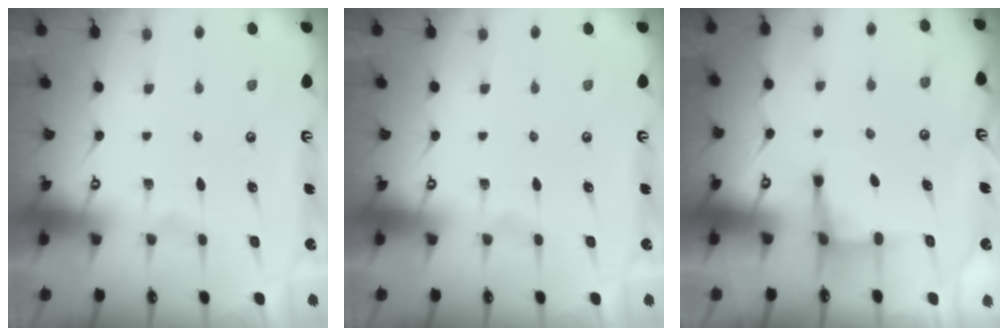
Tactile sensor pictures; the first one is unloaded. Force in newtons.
{"total": 0.0}
{"total": 3.8, "press": 3.7, "slide": 0.5}